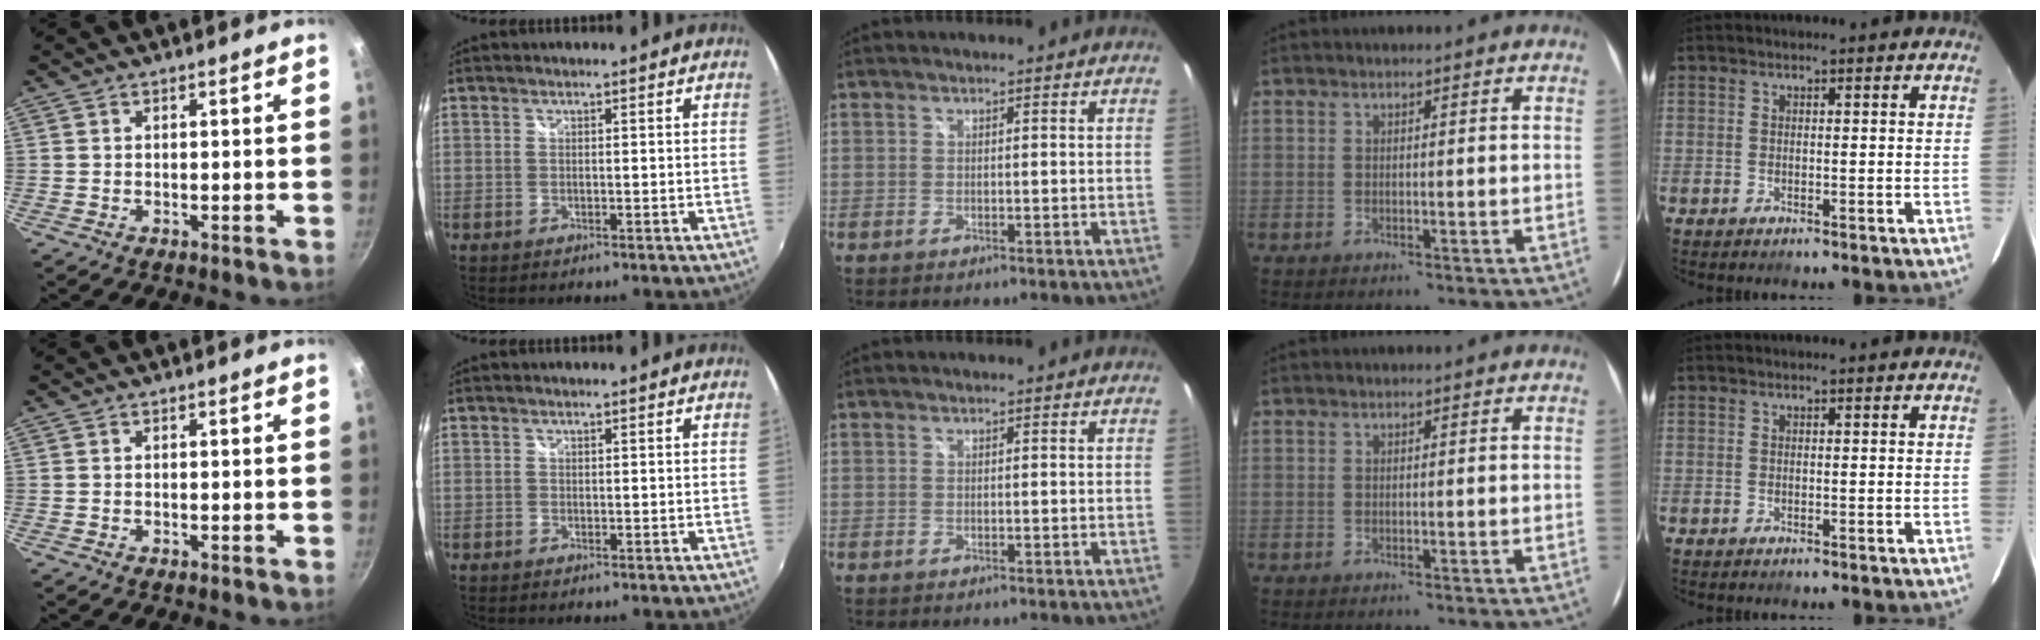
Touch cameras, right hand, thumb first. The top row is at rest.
{}